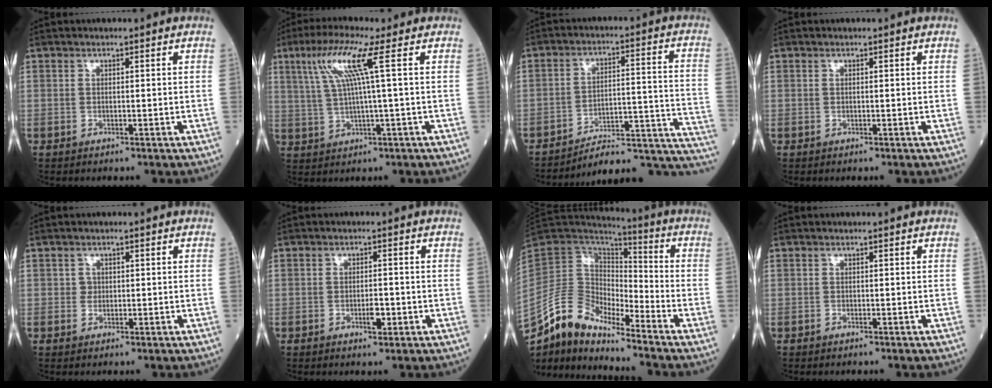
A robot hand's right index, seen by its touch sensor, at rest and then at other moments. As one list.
[{"total": 8.0, "force": [2.8, -1.2, 7.4], "torque": [-0.150, 0.016, 0.062]}, {"total": 17.3, "force": [-16.5, 1.7, 4.8], "torque": [-0.003, 0.057, -0.220]}, {"total": 0.0}, {"total": 0.9, "force": [0.2, 0.8, 0.1], "torque": [0.000, 0.003, 0.005]}, {"total": 2.2, "force": [-0.8, 0.7, 2.0], "torque": [-0.033, 0.001, -0.009]}, {"total": 10.4, "force": [-9.4, 3.0, 3.4], "torque": [-0.088, 0.048, -0.181]}, {"total": 0.0}]